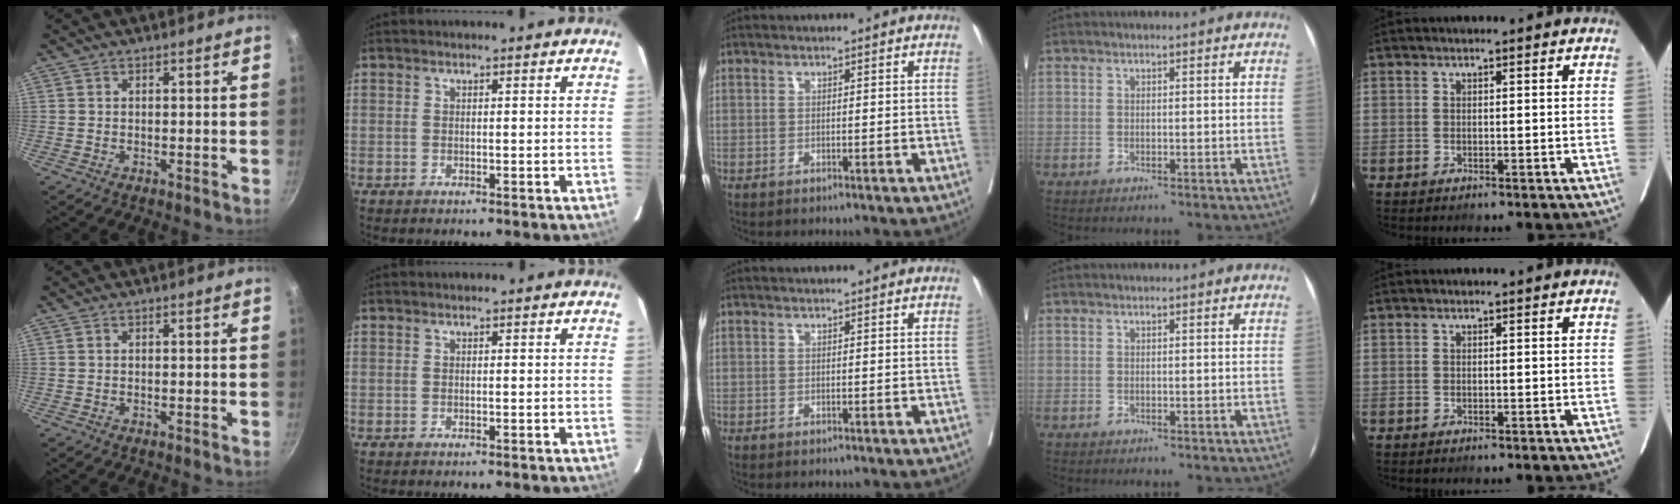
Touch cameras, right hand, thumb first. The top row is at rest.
{}